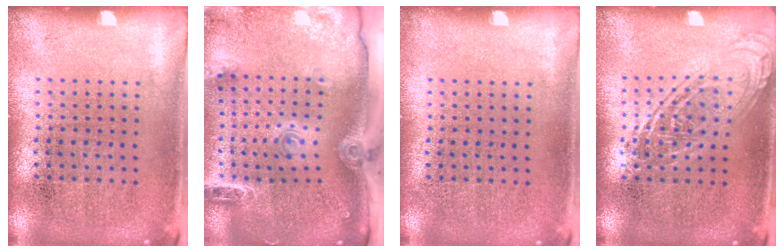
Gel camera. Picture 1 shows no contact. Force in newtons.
{"total": 2.6, "press": 1.9, "slide": 1.7}
{"total": 0.0}
{"total": 1.5, "press": 1.5, "slide": 0.1}